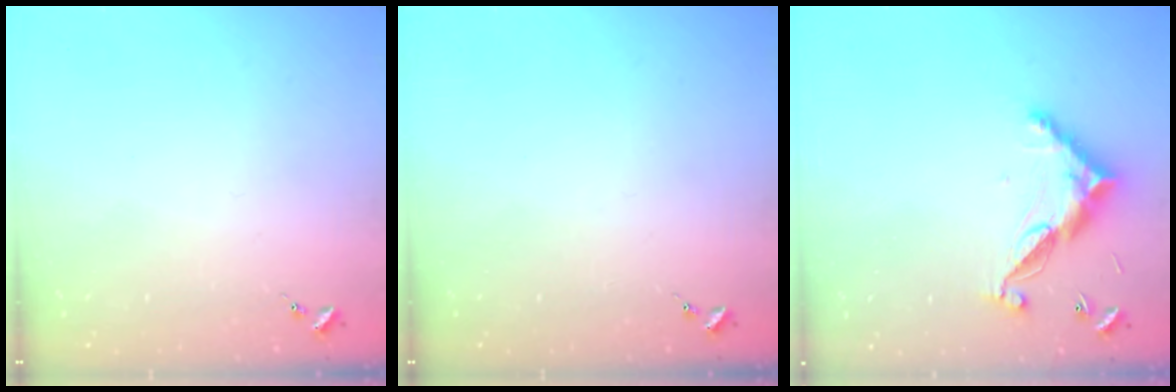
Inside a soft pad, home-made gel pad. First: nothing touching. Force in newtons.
{"total": 0.0}
{"total": 12.2, "press": 12.1, "slide": 0.3}